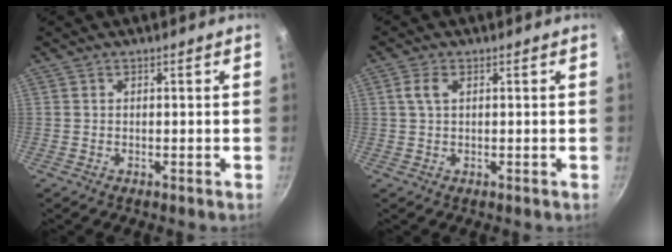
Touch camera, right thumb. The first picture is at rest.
{"total": 2.7, "force": [0.8, 1.4, 2.2], "torque": [-0.046, 0.006, 0.017]}